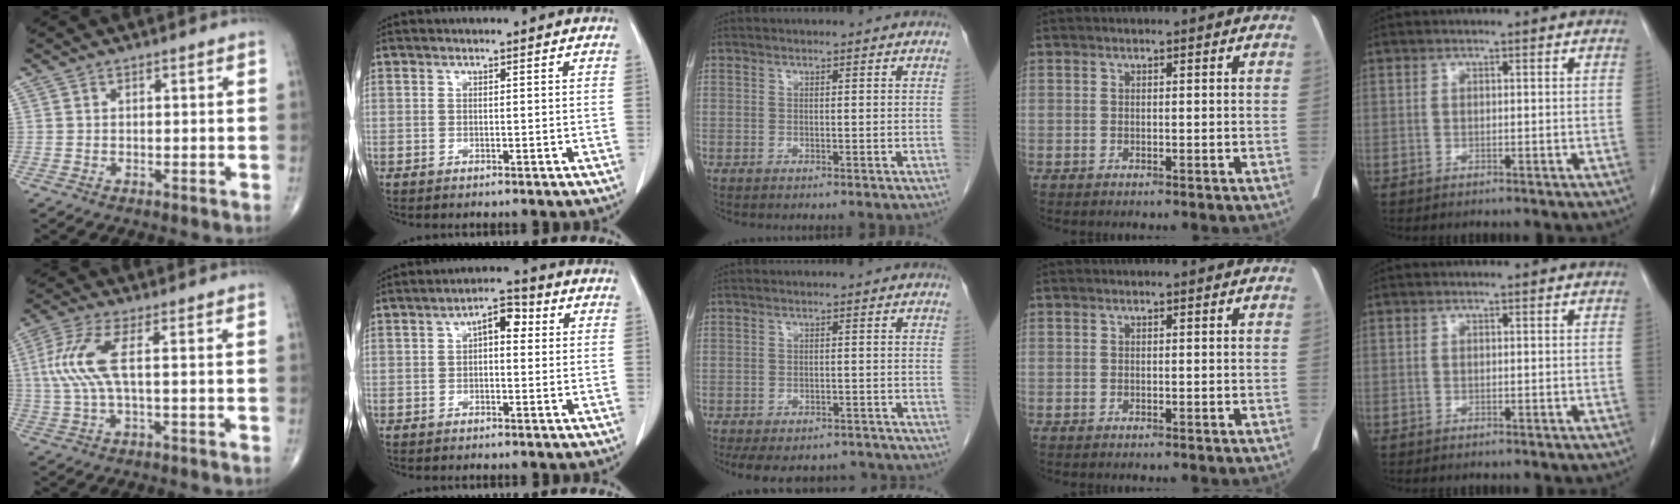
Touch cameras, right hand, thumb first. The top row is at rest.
{"thumb": {"total": 8.1, "force": [1.1, 1.9, 7.8], "torque": [-0.213, 0.011, 0.019]}, "index": {"total": 4.6, "force": [0.9, 2.2, 4.0], "torque": [-0.059, 0.024, 0.009]}, "middle": {"total": 11.4, "force": [-10.0, 4.3, 3.4], "torque": [-0.064, 0.007, -0.122]}}